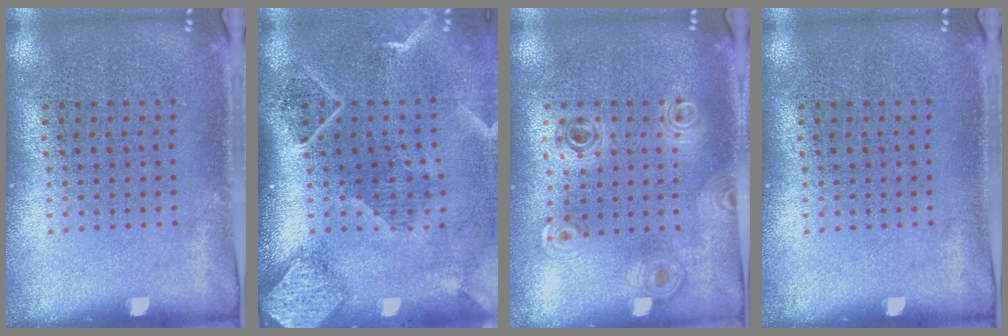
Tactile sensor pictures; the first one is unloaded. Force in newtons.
{"total": 2.7, "press": 2.1, "slide": 1.7}
{"total": 0.8, "press": 0.8, "slide": 0.1}
{"total": 0.0}